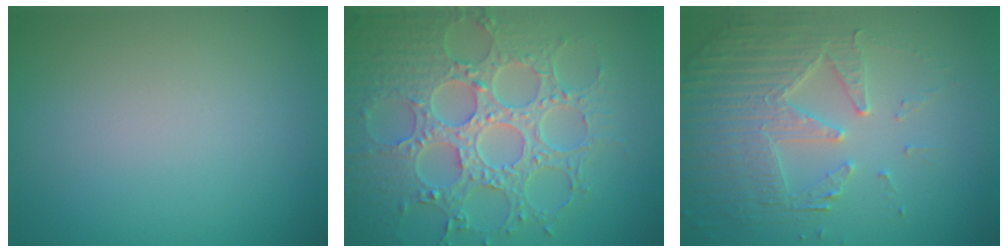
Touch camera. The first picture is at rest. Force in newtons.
{"total": 8.7, "press": 6.5, "slide": 5.8}
{"total": 5.4, "press": 4.6, "slide": 3.0}